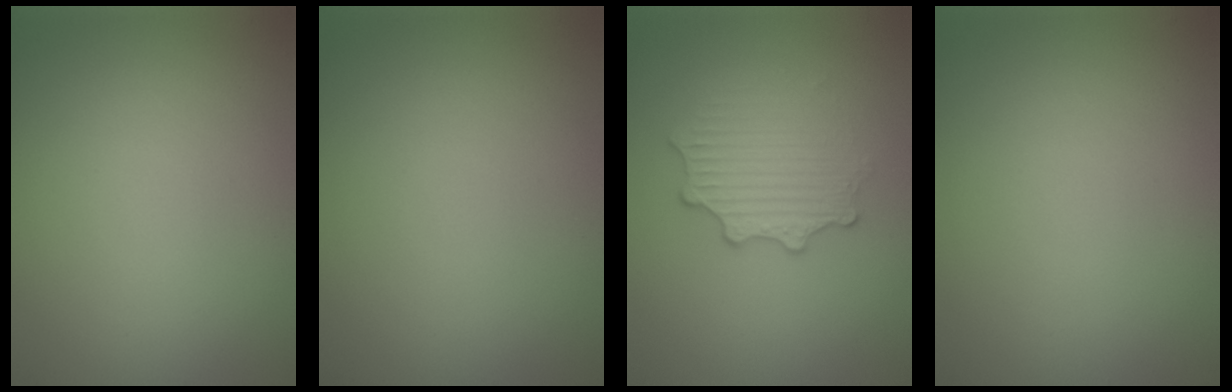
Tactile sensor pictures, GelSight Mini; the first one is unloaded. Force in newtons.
{"total": 0.0}
{"total": 3.0, "press": 2.6, "slide": 1.5}
{"total": 0.0}